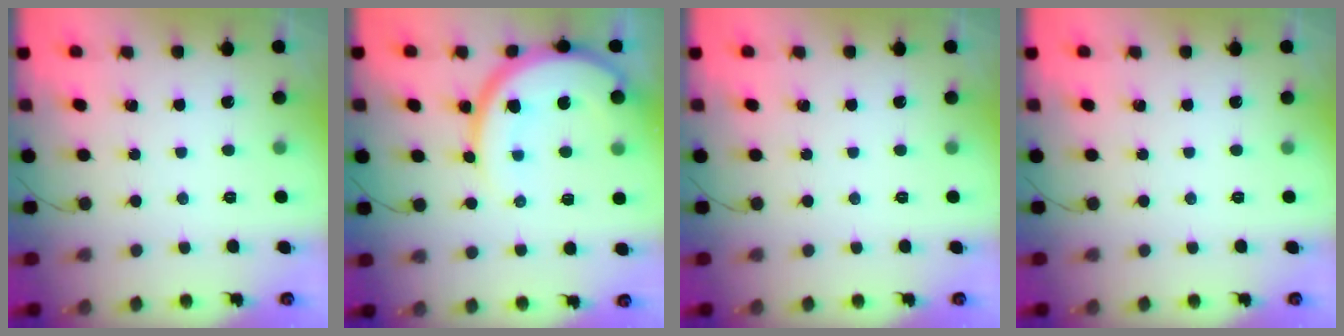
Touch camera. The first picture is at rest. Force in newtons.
{"total": 13.8, "press": 13.8, "slide": 1.2}
{"total": 0.0}
{"total": 0.0}